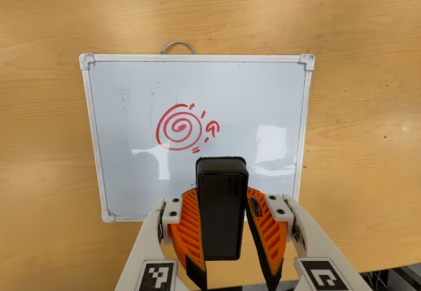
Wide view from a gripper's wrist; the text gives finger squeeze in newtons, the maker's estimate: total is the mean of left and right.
{"total": 6.7, "left": 5.9, "right": 7.5}